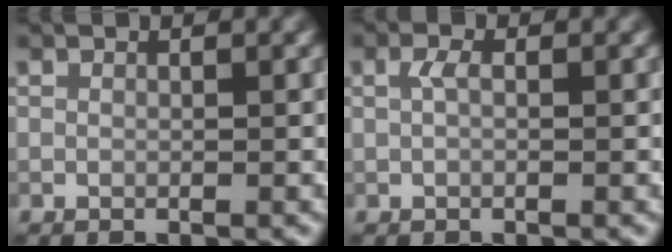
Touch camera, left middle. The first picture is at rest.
{"total": 1.1, "force": [0.2, 0.5, 1.0], "torque": [-0.023, 0.002, 0.002]}